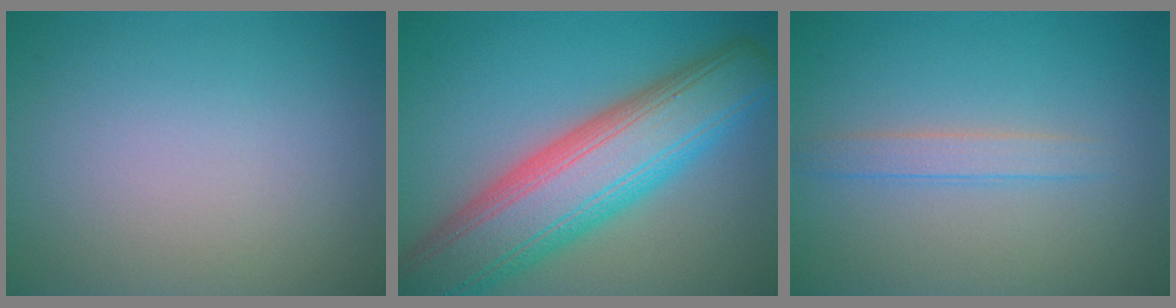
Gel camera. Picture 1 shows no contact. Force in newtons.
{"total": 11.3, "press": 11.3, "slide": 0.6}
{"total": 1.8, "press": 1.7, "slide": 0.2}